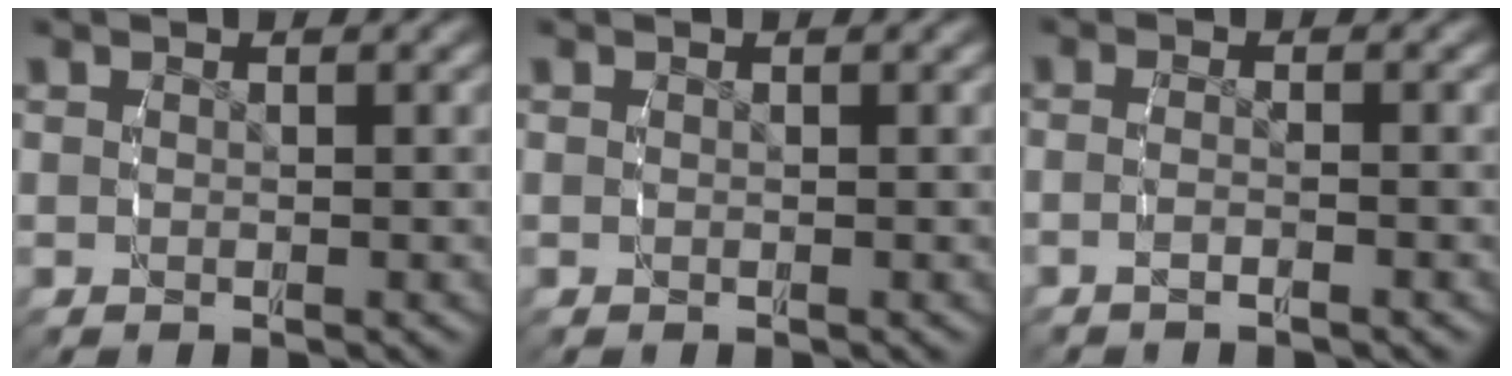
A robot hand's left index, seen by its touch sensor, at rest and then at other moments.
{"total": 0.0}
{"total": 1.7, "force": [-1.1, -0.2, 1.3], "torque": [-0.031, -0.002, -0.019]}